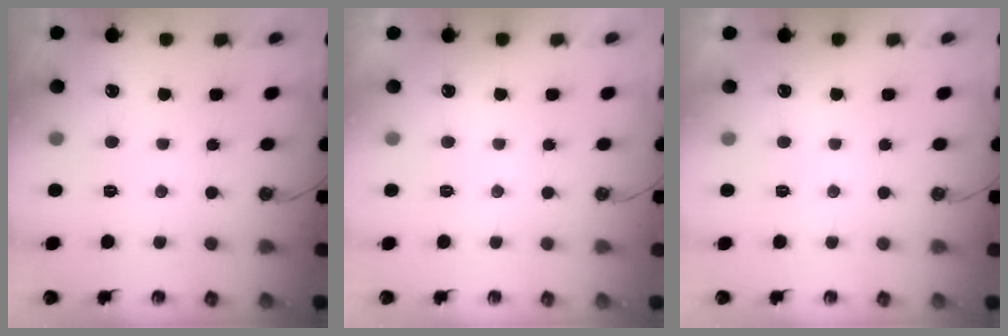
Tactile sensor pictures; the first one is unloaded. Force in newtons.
{"total": 0.0}
{"total": 0.0}